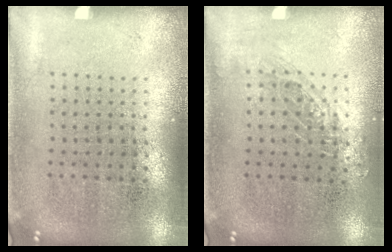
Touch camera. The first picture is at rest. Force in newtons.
{"total": 0.8, "press": 0.8, "slide": 0.2}